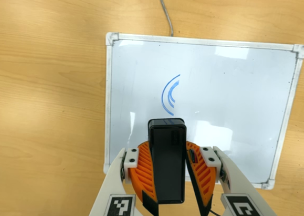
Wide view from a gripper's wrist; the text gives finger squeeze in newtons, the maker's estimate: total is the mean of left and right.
{"total": 9.6, "left": 9.2, "right": 9.9}